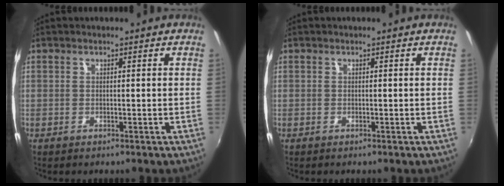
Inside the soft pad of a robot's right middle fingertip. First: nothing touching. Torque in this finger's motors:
{"motor_torque": [0.52, -0.50, 0.04, 0.00]}